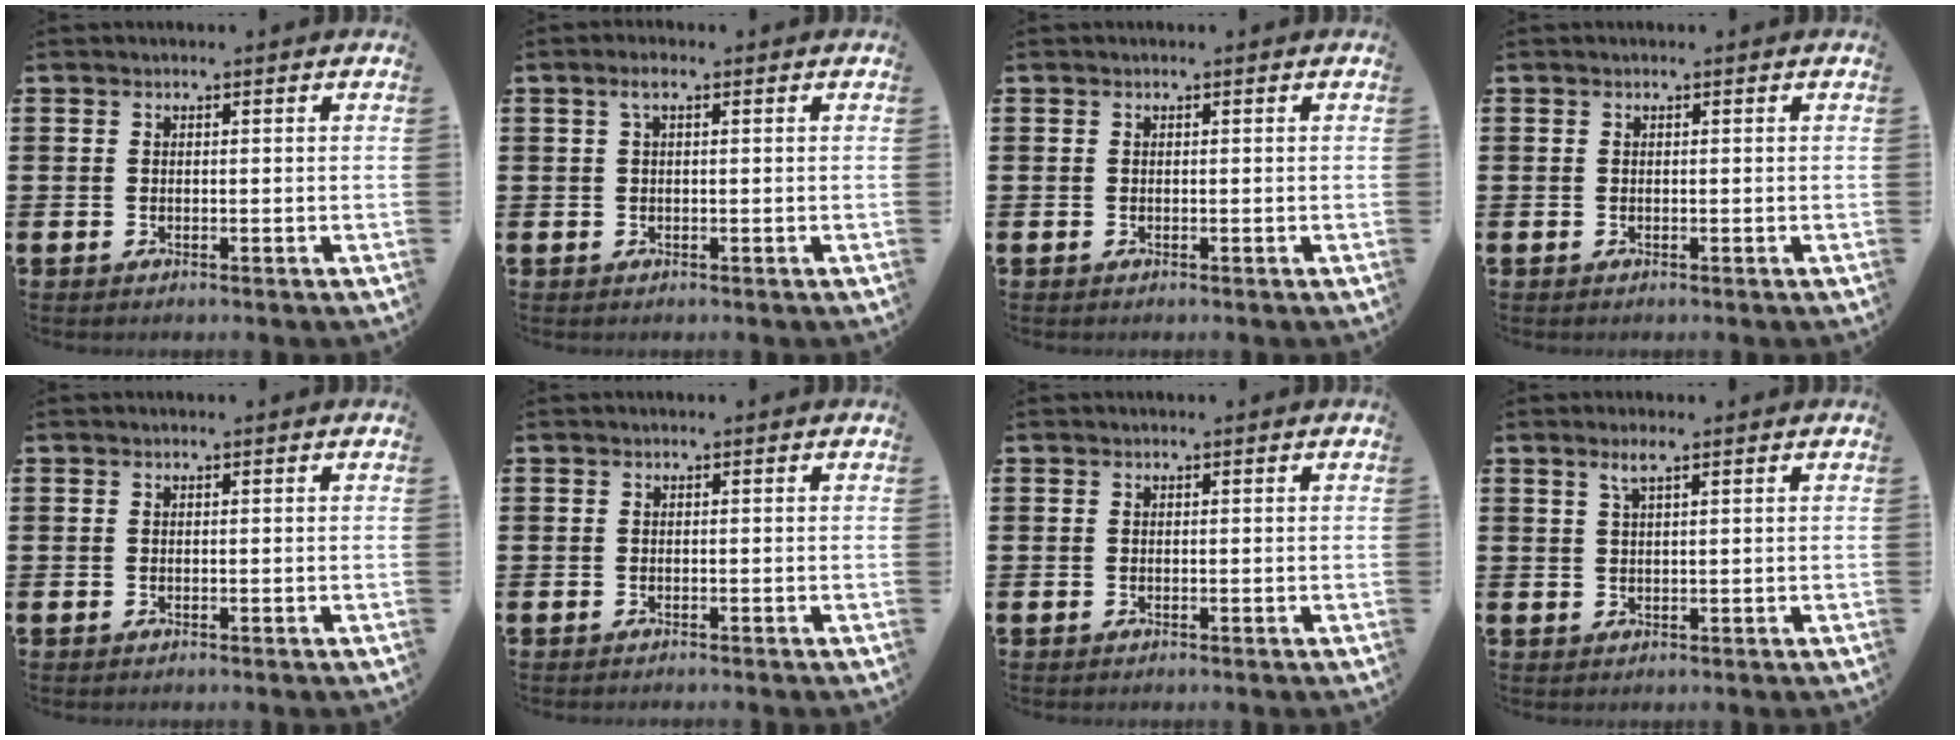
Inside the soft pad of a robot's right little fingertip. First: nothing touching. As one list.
[{"total": 1.4, "force": [0.5, 0.4, 1.3], "torque": [-0.018, 0.003, 0.005]}, {"total": 0.0}, {"total": 0.0}, {"total": 0.0}, {"total": 0.0}, {"total": 0.0}, {"total": 1.9, "force": [1.2, 0.1, 1.4], "torque": [-0.028, 0.003, 0.021]}]